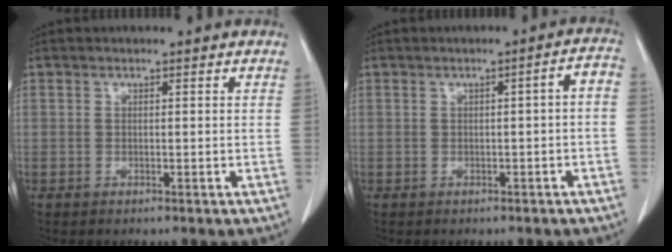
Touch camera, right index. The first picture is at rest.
{"total": 2.8, "force": [-0.7, 0.4, 2.7], "torque": [-0.028, 0.012, -0.011]}